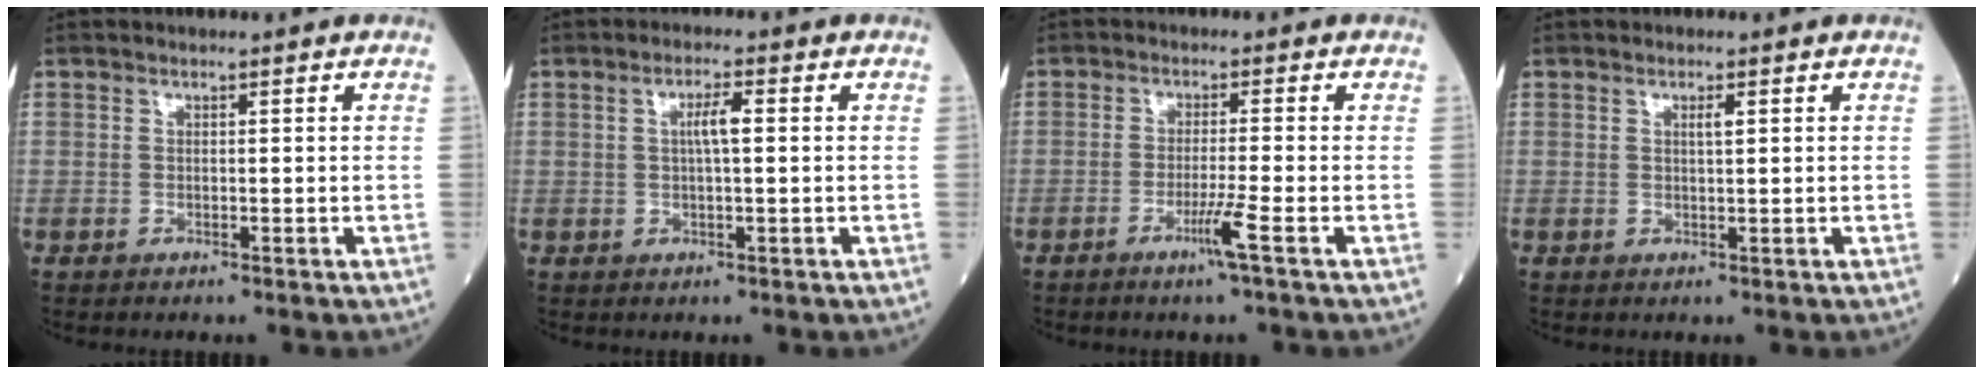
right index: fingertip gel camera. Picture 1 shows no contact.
{"total": 3.0, "force": [0.4, 0.3, 3.0], "torque": [-0.056, 0.005, 0.008]}
{"total": 3.7, "force": [-1.9, -1.0, 3.0], "torque": [-0.061, -0.009, -0.040]}
{"total": 1.2, "force": [0.5, 0.1, 1.1], "torque": [-0.022, 0.000, 0.007]}